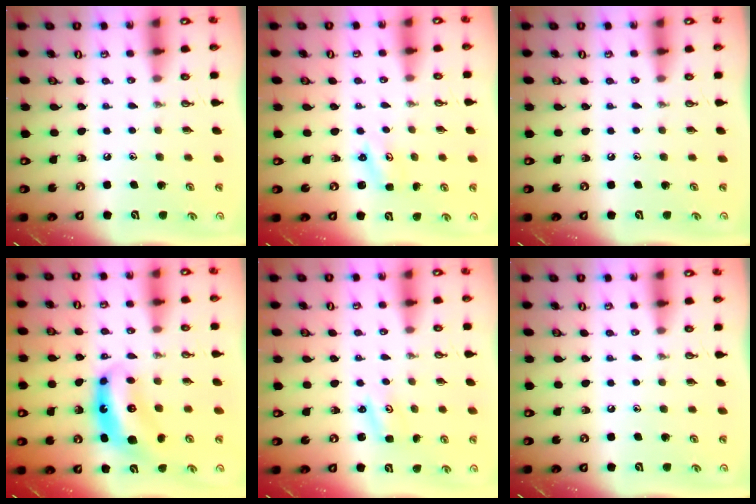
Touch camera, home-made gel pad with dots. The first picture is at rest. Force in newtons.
{"total": 1.7, "press": 1.7, "slide": 0.3}
{"total": 0.0}
{"total": 7.9, "press": 7.9, "slide": 0.8}
{"total": 2.2, "press": 2.2, "slide": 0.3}
{"total": 0.0}